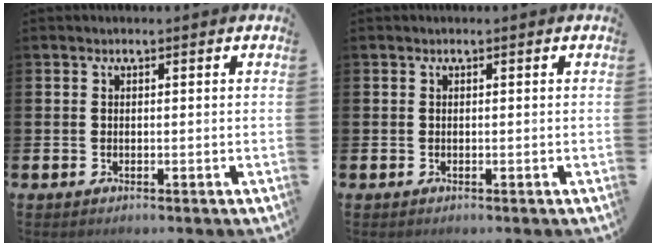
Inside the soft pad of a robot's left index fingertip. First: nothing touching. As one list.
[{"total": 0.0}]